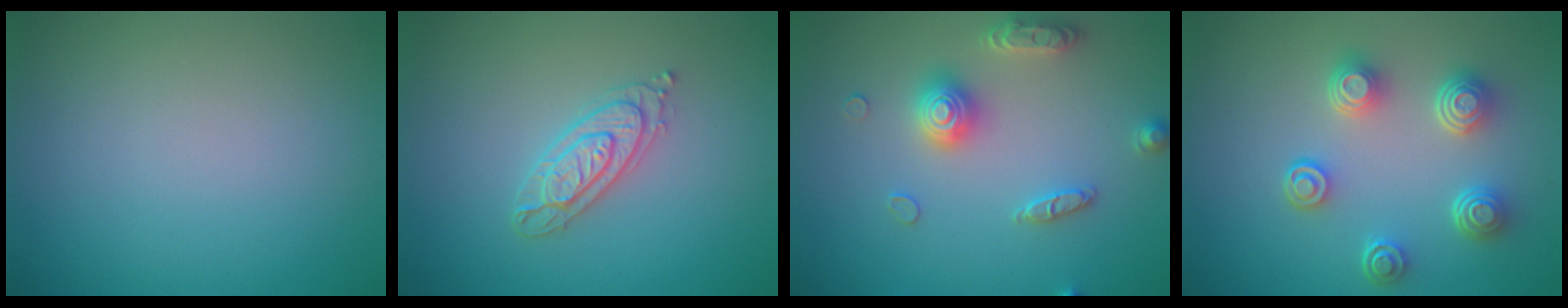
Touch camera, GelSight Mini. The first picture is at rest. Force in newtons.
{"total": 2.6, "press": 2.5, "slide": 0.5}
{"total": 3.4, "press": 3.4, "slide": 0.6}
{"total": 4.5, "press": 3.6, "slide": 2.7}